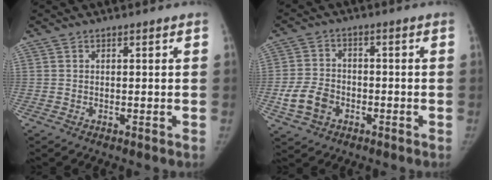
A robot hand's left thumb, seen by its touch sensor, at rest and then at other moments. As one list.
[{"total": 6.9, "force": [-2.6, 5.1, 3.8], "torque": [-0.068, 0.017, -0.044]}]